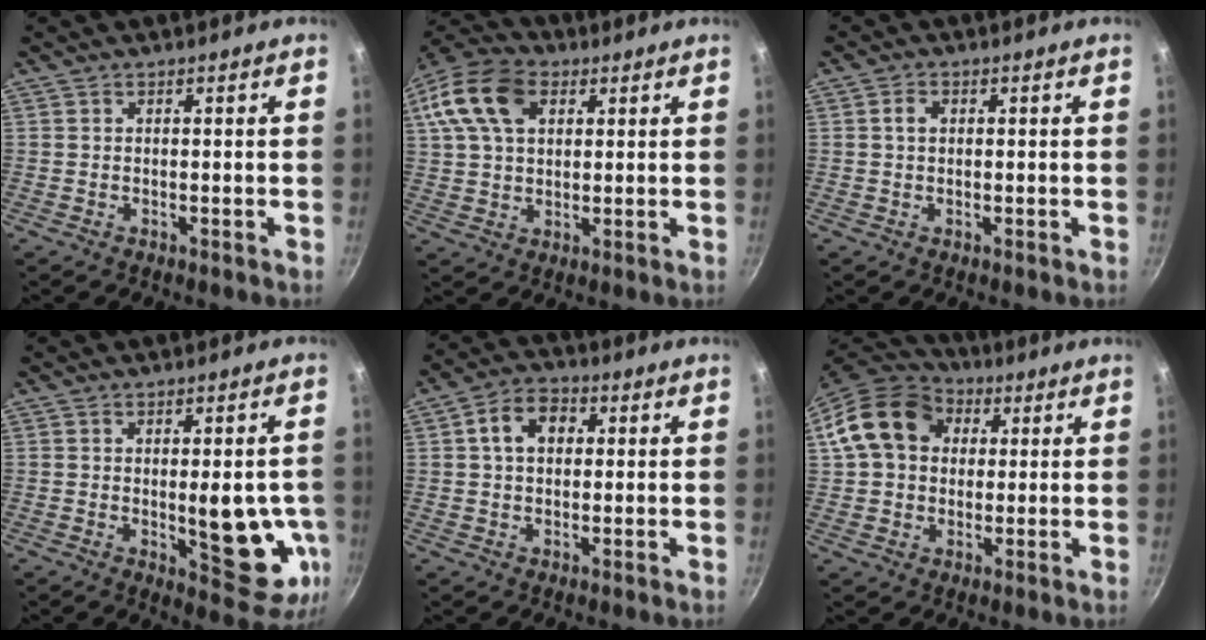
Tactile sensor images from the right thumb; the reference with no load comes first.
{"total": 17.6, "force": [6.2, 11.7, 11.5], "torque": [-0.234, 0.023, 0.102]}
{"total": 1.9, "force": [0.3, 1.4, 1.2], "torque": [-0.018, 0.004, 0.004]}
{"total": 14.2, "force": [-1.3, 5.7, 12.9], "torque": [-0.129, -0.021, -0.010]}
{"total": 7.5, "force": [1.5, 5.5, 4.9], "torque": [-0.060, 0.013, 0.015]}
{"total": 16.3, "force": [4.1, 12.8, 9.2], "torque": [-0.151, 0.026, 0.058]}